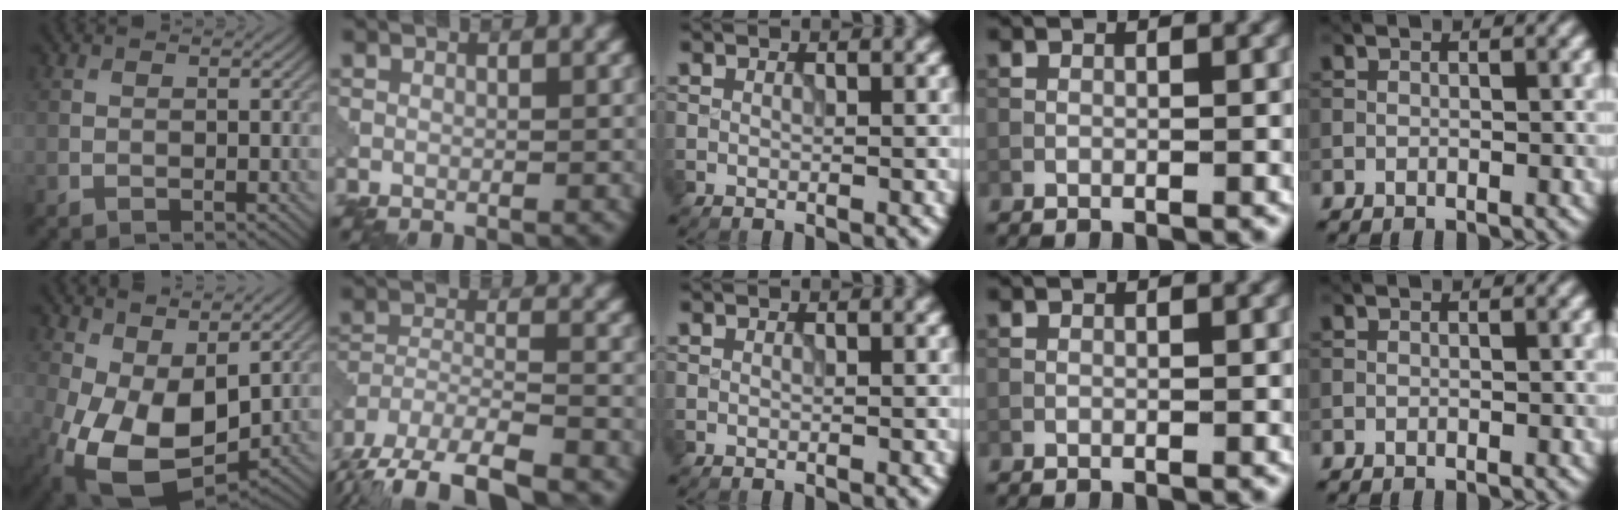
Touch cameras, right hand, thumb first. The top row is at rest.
{"thumb": {"total": 12.3, "force": [-1.1, 7.1, 9.9], "torque": [-0.222, -0.023, -0.011]}, "index": {"total": 11.7, "force": [-9.5, 4.3, 5.4], "torque": [-0.100, -0.018, -0.151]}}